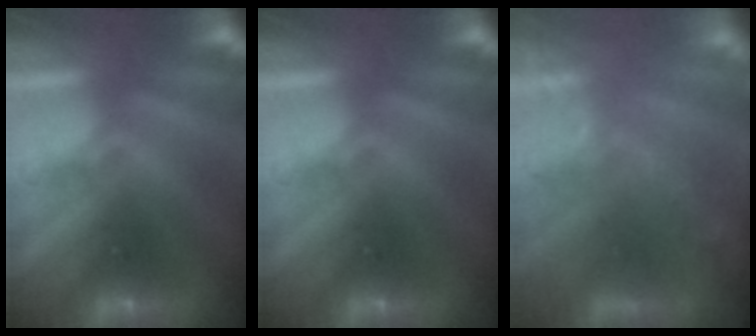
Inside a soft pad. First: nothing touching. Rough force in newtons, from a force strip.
{"total": 0.0}
{"total": 11.4}